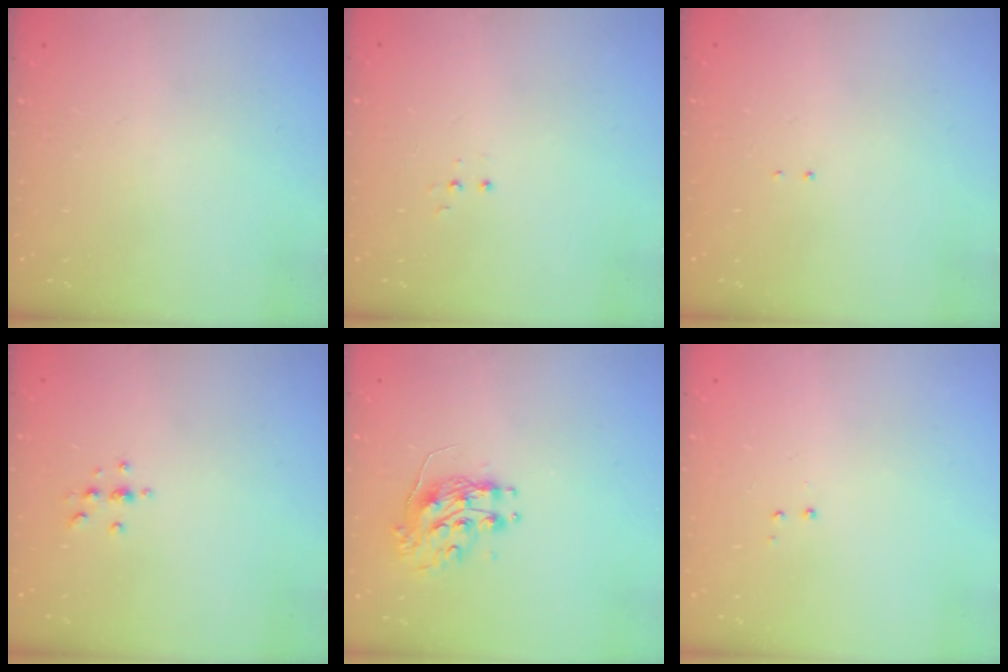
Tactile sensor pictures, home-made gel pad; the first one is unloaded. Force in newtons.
{"total": 3.1, "press": 3.0, "slide": 0.8}
{"total": 1.3, "press": 1.2, "slide": 0.6}
{"total": 2.9, "press": 2.9, "slide": 0.4}
{"total": 9.3, "press": 9.3, "slide": 0.8}
{"total": 2.9, "press": 2.8, "slide": 0.6}